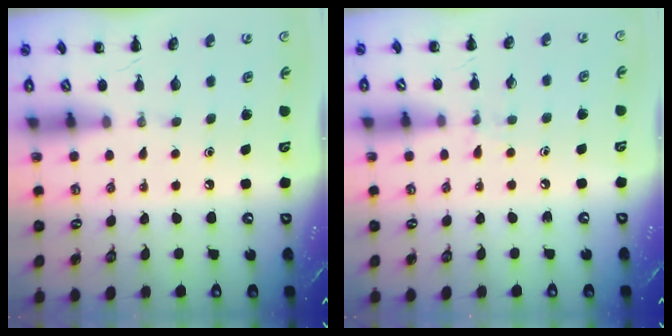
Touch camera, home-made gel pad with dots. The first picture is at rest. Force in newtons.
{"total": 5.2, "press": 4.8, "slide": 2.0}